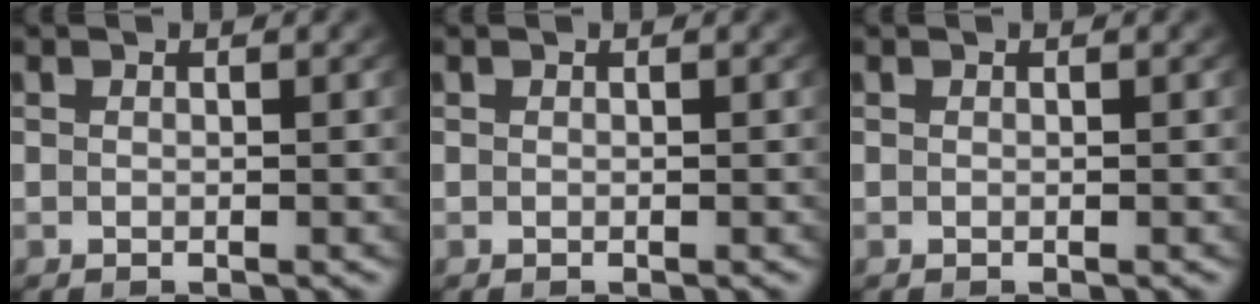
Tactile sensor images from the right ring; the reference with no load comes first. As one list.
[{"total": 0.0}, {"total": 0.0}]